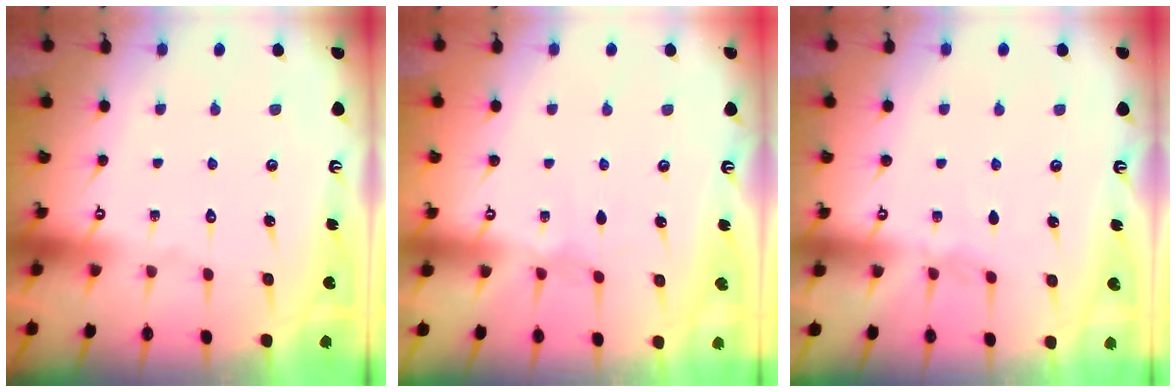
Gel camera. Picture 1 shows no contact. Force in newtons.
{"total": 0.7, "press": 0.6, "slide": 0.3}
{"total": 2.9, "press": 2.9, "slide": 0.5}